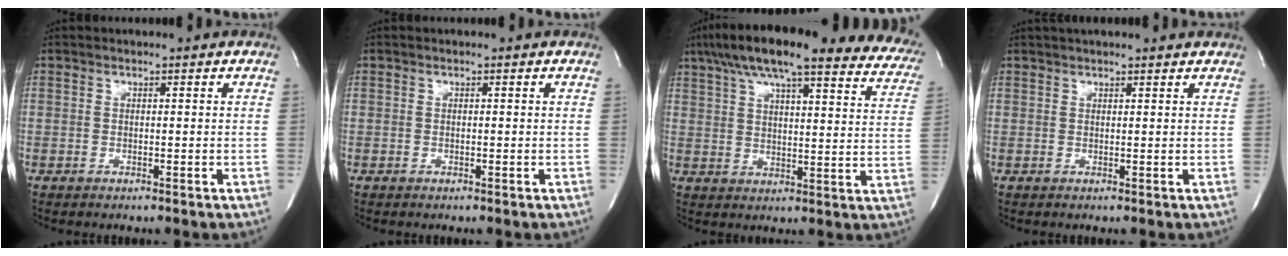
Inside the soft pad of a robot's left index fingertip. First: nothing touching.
{"total": 0.0}
{"total": 29.6, "force": [24.0, 6.2, 16.2], "torque": [-0.245, 0.008, 0.291]}
{"total": 7.2, "force": [6.6, 1.0, 2.7], "torque": [-0.039, 0.032, 0.080]}